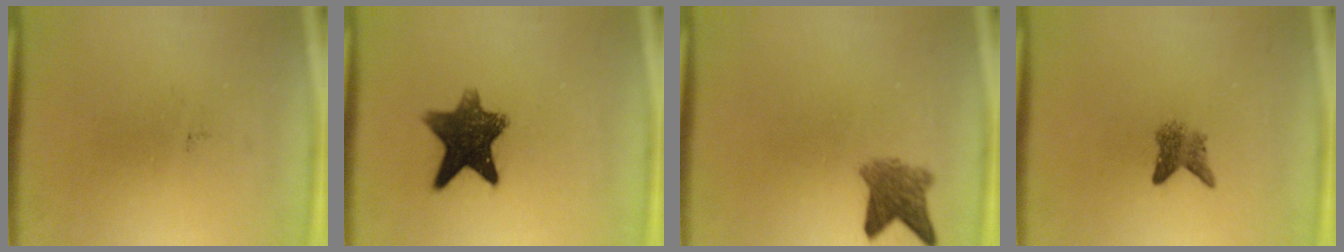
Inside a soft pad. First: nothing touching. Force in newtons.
{"total": 10.2}
{"total": 4.1}
{"total": 2.6}